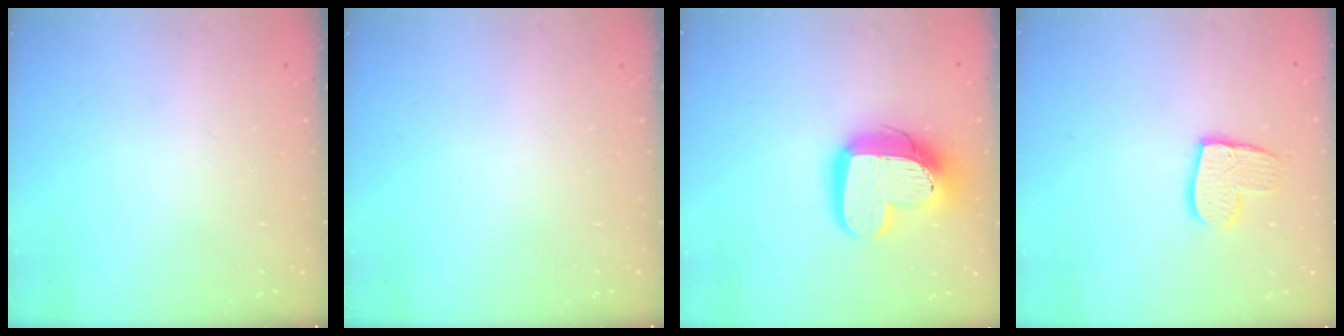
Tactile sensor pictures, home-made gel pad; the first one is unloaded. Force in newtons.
{"total": 0.0}
{"total": 16.6, "press": 16.6, "slide": 1.3}
{"total": 10.9, "press": 10.9, "slide": 0.9}